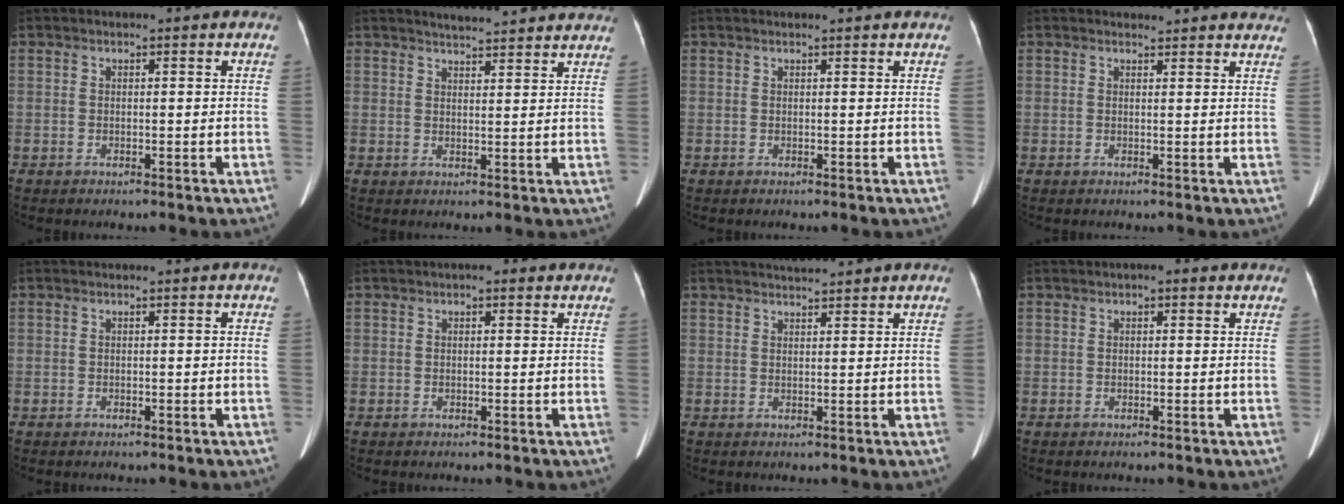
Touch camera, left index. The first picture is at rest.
{"total": 8.8, "force": [8.3, 1.3, 2.8], "torque": [-0.036, 0.013, 0.095]}
{"total": 1.8, "force": [1.6, -0.3, 0.6], "torque": [-0.007, 0.020, 0.026]}
{"total": 7.1, "force": [6.8, 1.7, 1.0], "torque": [0.009, 0.003, 0.054]}
{"total": 0.0}
{"total": 1.8, "force": [1.0, 1.1, 0.9], "torque": [-0.013, 0.016, 0.010]}
{"total": 3.1, "force": [3.0, -0.4, 0.7], "torque": [-0.010, 0.017, 0.054]}
{"total": 1.8, "force": [1.0, 1.0, 1.0], "torque": [-0.014, 0.017, 0.009]}